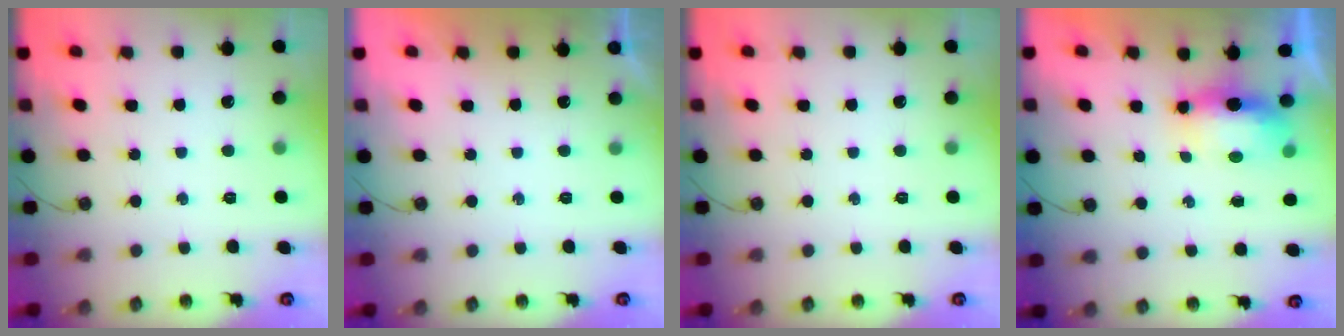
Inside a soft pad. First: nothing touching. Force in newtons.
{"total": 0.0}
{"total": 0.0}
{"total": 15.1, "press": 9.0, "slide": 12.1}